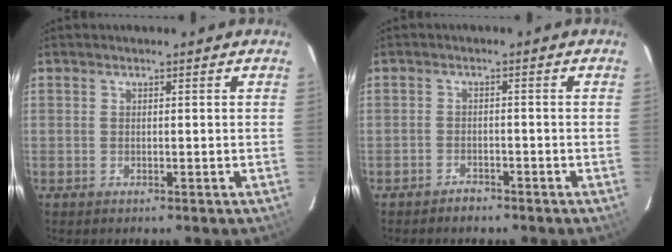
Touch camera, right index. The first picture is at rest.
{"total": 2.5, "force": [-2.2, 1.2, 0.4], "torque": [-0.017, 0.003, -0.037]}